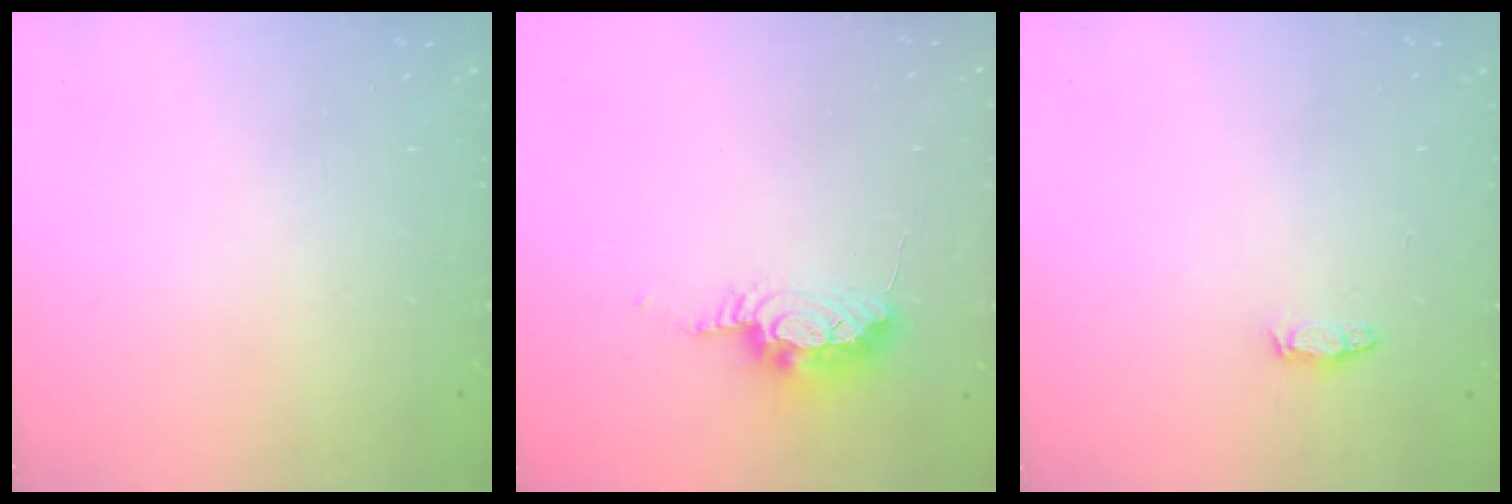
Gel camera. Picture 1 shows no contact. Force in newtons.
{"total": 15.3, "press": 10.2, "slide": 11.4}
{"total": 3.0, "press": 2.9, "slide": 0.4}